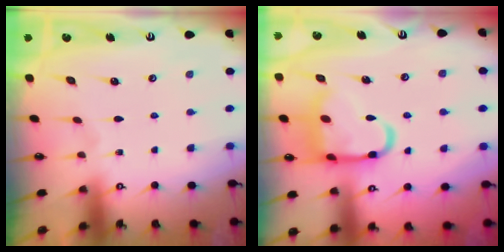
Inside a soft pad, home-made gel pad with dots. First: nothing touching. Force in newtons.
{"total": 15.7, "press": 15.5, "slide": 1.9}